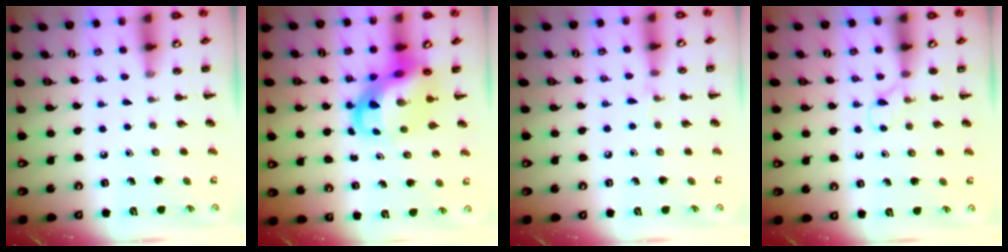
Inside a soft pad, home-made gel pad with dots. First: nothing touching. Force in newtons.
{"total": 8.1, "press": 7.7, "slide": 2.2}
{"total": 4.3, "press": 4.1, "slide": 1.4}
{"total": 3.3, "press": 3.2, "slide": 0.9}